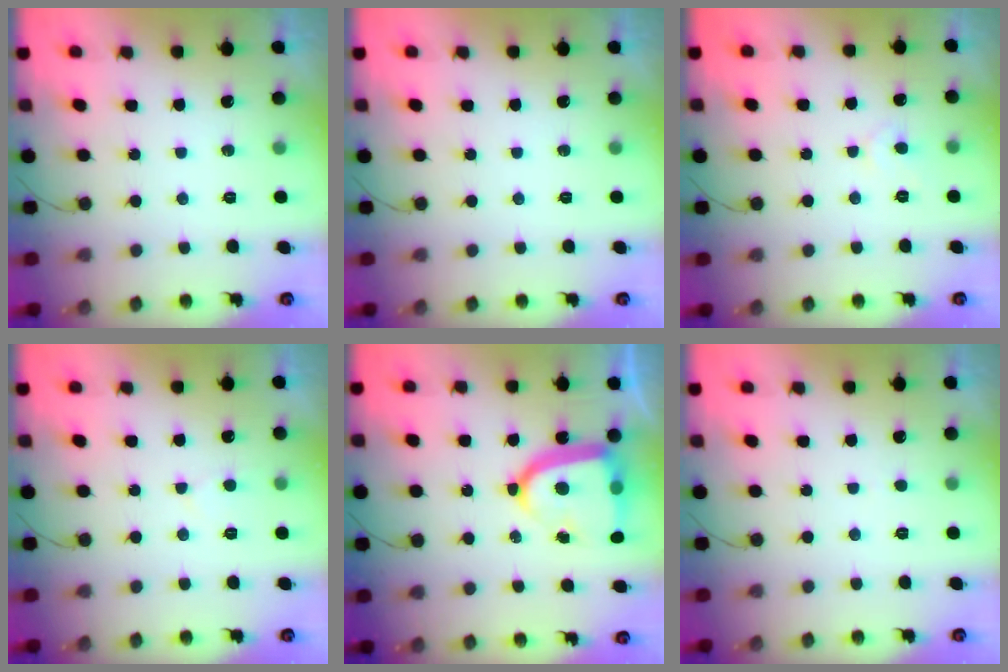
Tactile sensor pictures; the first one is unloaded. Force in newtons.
{"total": 0.0}
{"total": 3.7, "press": 3.6, "slide": 0.5}
{"total": 2.6, "press": 2.5, "slide": 0.3}
{"total": 16.6, "press": 16.5, "slide": 1.5}
{"total": 0.5, "press": 0.5, "slide": 0.1}